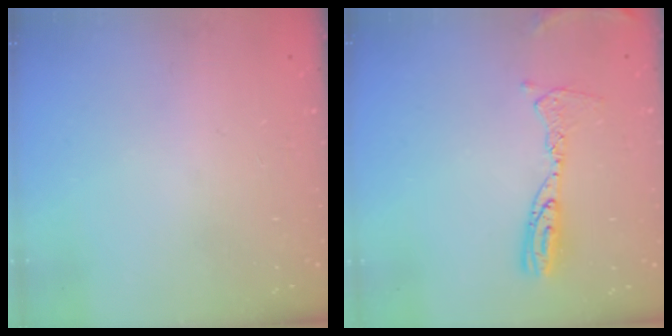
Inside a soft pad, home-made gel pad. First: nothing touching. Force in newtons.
{"total": 10.2, "press": 10.2, "slide": 1.0}